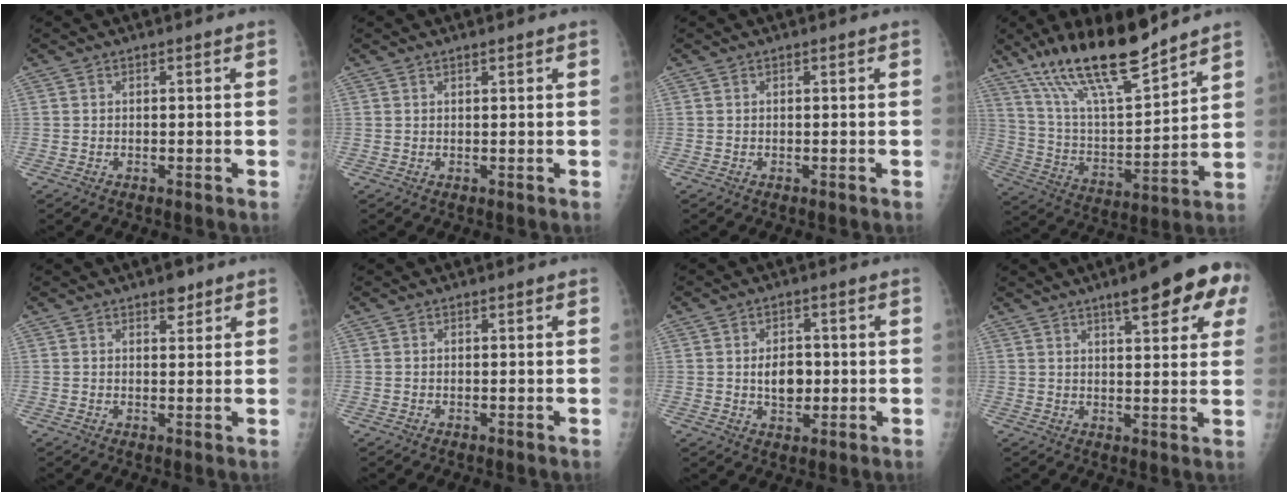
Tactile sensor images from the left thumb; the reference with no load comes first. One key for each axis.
{"total": 0.6, "fx": 0.5, "fy": 0.0, "fz": 0.3, "tx": -0.003, "ty": -0.003, "tz": 0.011}
{"total": 0.0}
{"total": 19.1, "fx": 14.7, "fy": 4.1, "fz": 11.6, "tx": -0.182, "ty": -0.071, "tz": 0.271}
{"total": 2.7, "fx": 1.8, "fy": 1.3, "fz": 1.4, "tx": -0.007, "ty": -0.010, "tz": 0.026}
{"total": 0.0}
{"total": 5.5, "fx": -0.1, "fy": 3.8, "fz": 4.0, "tx": -0.043, "ty": 0.000, "tz": 0.002}
{"total": 13.5, "fx": 7.0, "fy": 3.5, "fz": 11.0, "tx": -0.116, "ty": -0.013, "tz": 0.086}